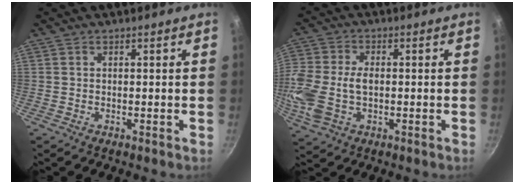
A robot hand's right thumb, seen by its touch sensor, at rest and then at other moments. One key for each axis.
{"total": 12.0, "fx": -1.1, "fy": 7.6, "fz": 9.2, "tx": -0.207, "ty": 0.002, "tz": -0.026}